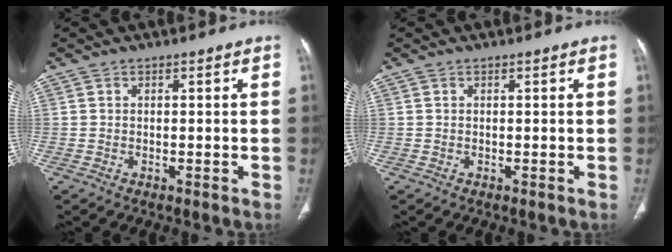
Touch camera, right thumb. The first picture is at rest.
{"total": 0.0}